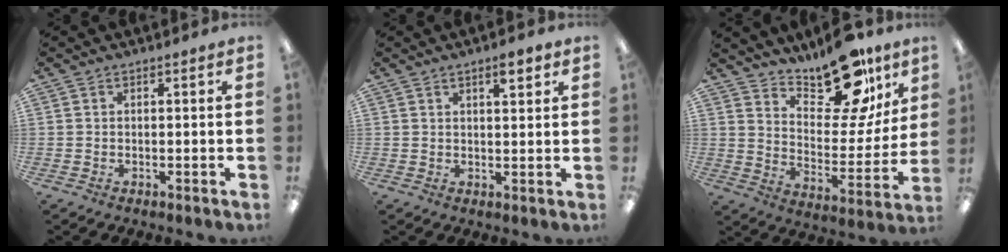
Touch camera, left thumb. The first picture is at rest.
{"total": 4.0, "force": [2.7, 1.2, 2.6], "torque": [-0.025, -0.011, 0.040]}
{"total": 18.7, "force": [14.9, 7.1, 8.7], "torque": [-0.126, -0.110, 0.255]}